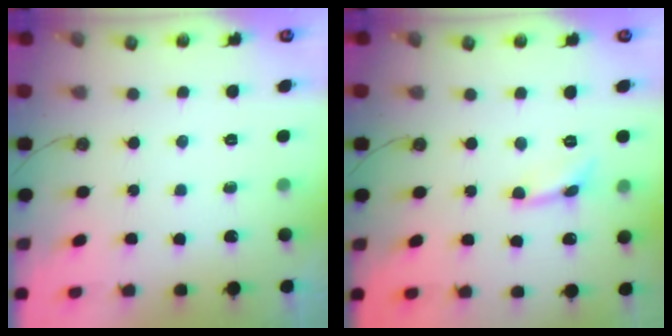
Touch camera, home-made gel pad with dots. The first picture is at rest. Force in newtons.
{"total": 1.6, "press": 1.5, "slide": 0.4}